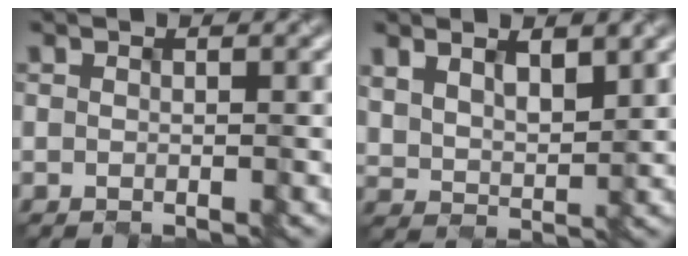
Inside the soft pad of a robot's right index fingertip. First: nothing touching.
{"total": 4.2, "force": [2.2, 2.3, 2.8], "torque": [-0.056, -0.002, 0.035]}